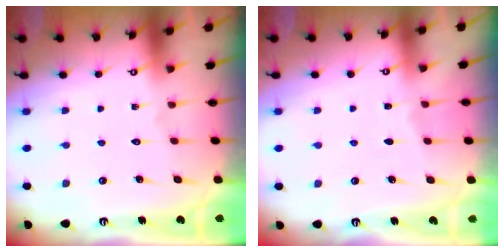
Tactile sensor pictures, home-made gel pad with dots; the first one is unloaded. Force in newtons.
{"total": 2.5, "press": 2.5, "slide": 0.4}